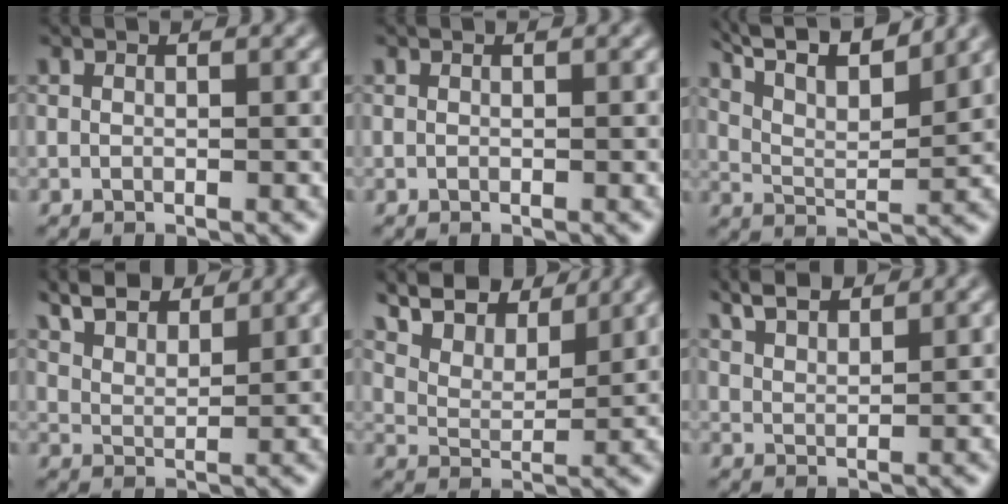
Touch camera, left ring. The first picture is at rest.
{"total": 0.0}
{"total": 11.2, "force": [8.2, 3.5, 6.9], "torque": [-0.126, 0.031, 0.110]}
{"total": 7.3, "force": [5.8, 2.6, 3.6], "torque": [-0.082, 0.032, 0.082]}
{"total": 8.9, "force": [7.3, 2.9, 4.2], "torque": [-0.104, 0.022, 0.113]}
{"total": 5.1, "force": [4.0, 1.7, 2.6], "torque": [-0.054, 0.034, 0.049]}